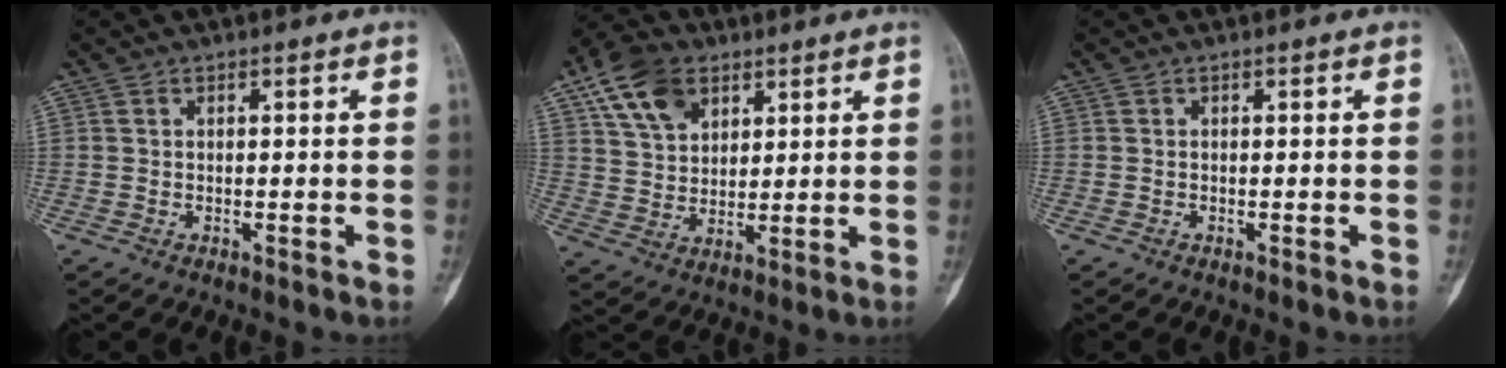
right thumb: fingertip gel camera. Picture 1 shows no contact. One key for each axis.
{"total": 11.5, "fx": 6.0, "fy": 7.9, "fz": 5.9, "tx": -0.089, "ty": -0.010, "tz": 0.113}
{"total": 0.0}